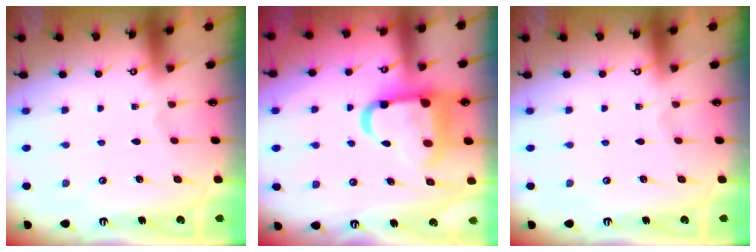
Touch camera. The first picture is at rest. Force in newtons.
{"total": 14.9, "press": 14.8, "slide": 2.0}
{"total": 0.0}